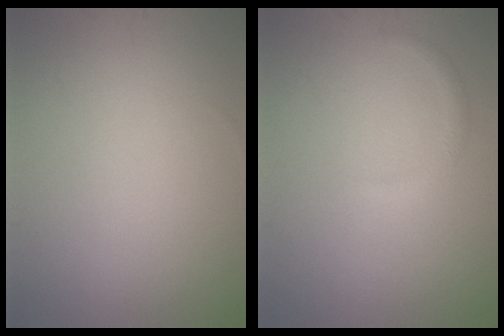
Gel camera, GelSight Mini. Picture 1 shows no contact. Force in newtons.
{"total": 0.9, "press": 0.9, "slide": 0.0}